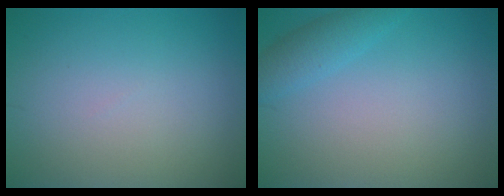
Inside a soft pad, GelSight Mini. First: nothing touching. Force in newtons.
{"total": 2.1, "press": 2.1, "slide": 0.2}